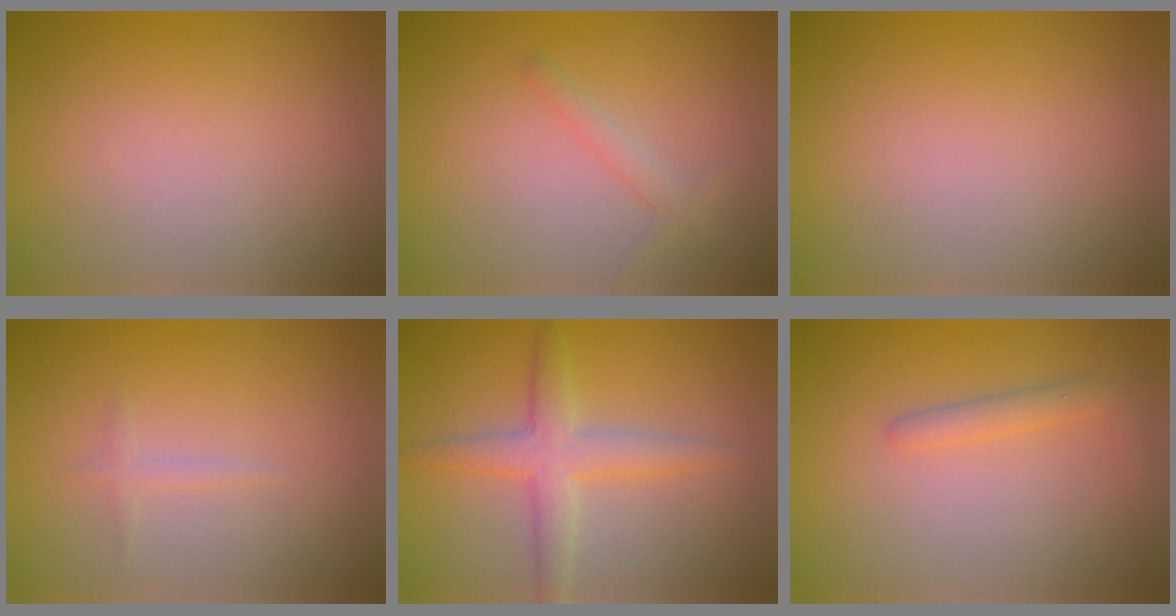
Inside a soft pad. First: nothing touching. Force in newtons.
{"total": 1.4, "press": 1.4, "slide": 0.0}
{"total": 0.0}
{"total": 0.8, "press": 0.8, "slide": 0.1}
{"total": 4.1, "press": 4.1, "slide": 0.0}
{"total": 2.0, "press": 2.0, "slide": 0.2}